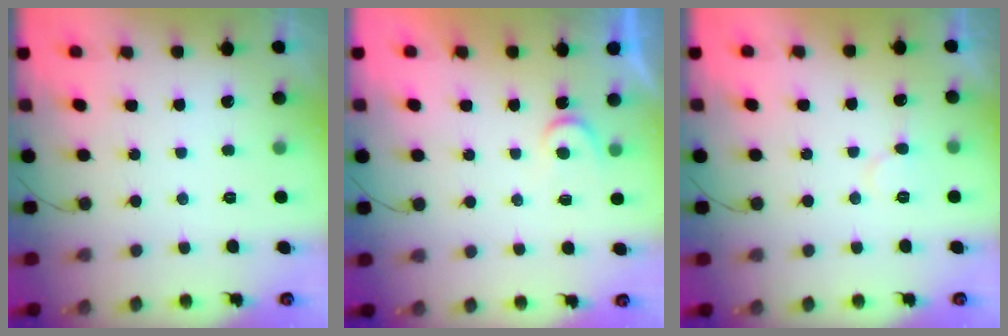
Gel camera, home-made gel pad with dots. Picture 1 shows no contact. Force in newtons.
{"total": 3.7, "press": 3.6, "slide": 0.4}
{"total": 5.9, "press": 5.9, "slide": 0.7}